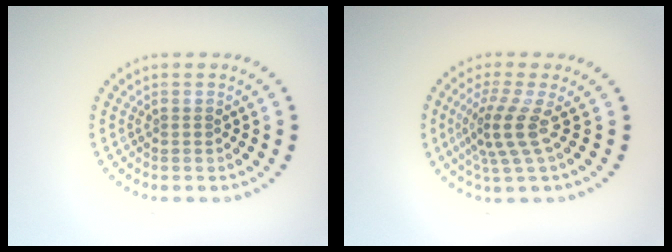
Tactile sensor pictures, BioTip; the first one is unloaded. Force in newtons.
{"total": 3.4, "press": 2.4, "slide": 2.5}